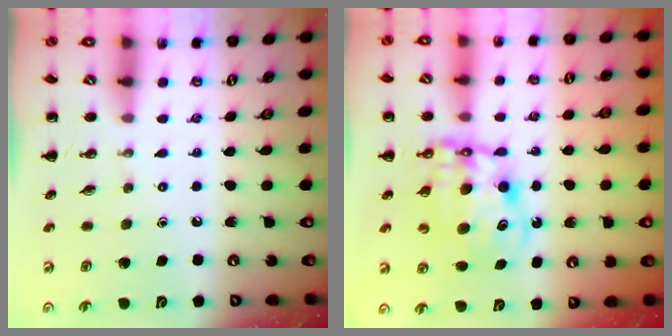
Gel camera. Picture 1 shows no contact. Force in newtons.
{"total": 10.5, "press": 10.1, "slide": 2.9}